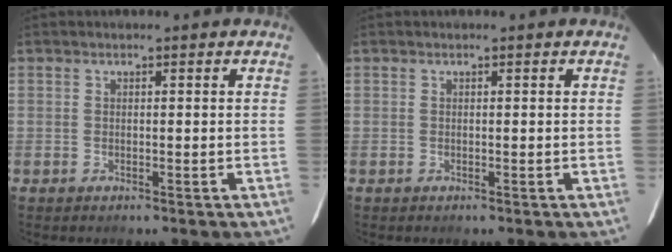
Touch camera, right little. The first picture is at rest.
{"total": 0.0}